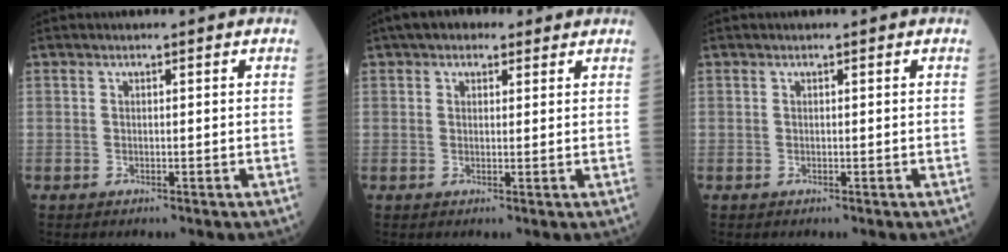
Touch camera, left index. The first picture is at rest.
{"total": 4.7, "force": [3.3, 2.5, 2.3], "torque": [-0.035, 0.029, 0.052]}
{"total": 0.0}